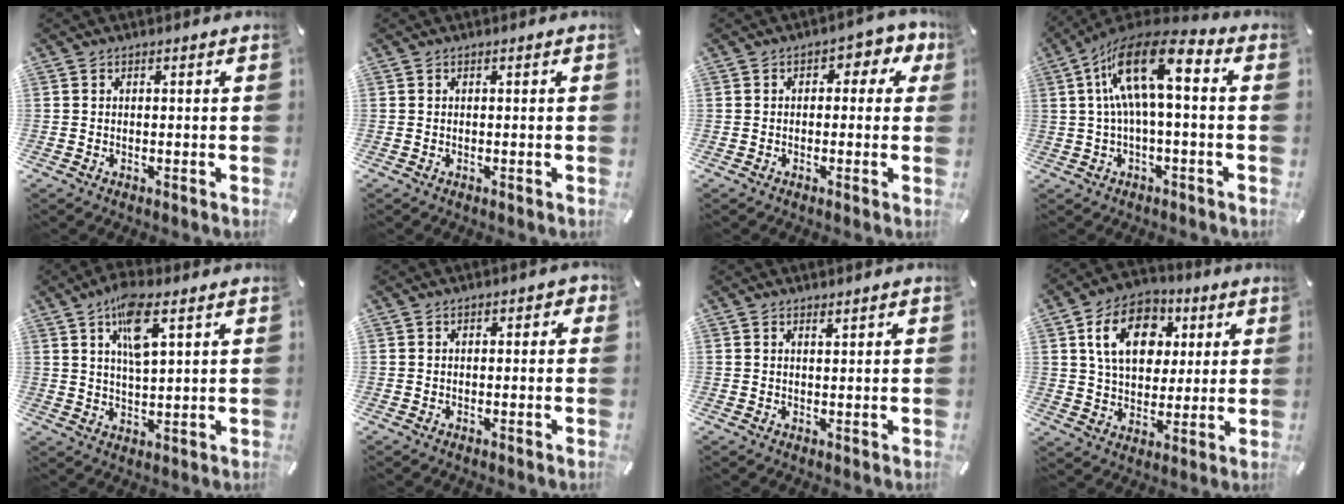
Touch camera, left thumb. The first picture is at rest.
{"total": 0.0}
{"total": 4.0, "force": [0.2, 2.7, 2.9], "torque": [-0.037, 0.007, -0.007]}
{"total": 16.5, "force": [3.2, 6.7, 14.8], "torque": [-0.280, -0.010, 0.052]}
{"total": 9.6, "force": [4.9, 3.3, 7.6], "torque": [-0.133, -0.007, 0.082]}
{"total": 1.5, "force": [-0.3, 1.0, 1.0], "torque": [-0.010, 0.002, -0.010]}
{"total": 1.0, "force": [0.8, 0.2, 0.4], "torque": [-0.009, -0.002, 0.015]}
{"total": 14.6, "force": [4.6, 10.8, 8.8], "torque": [-0.150, 0.006, 0.083]}